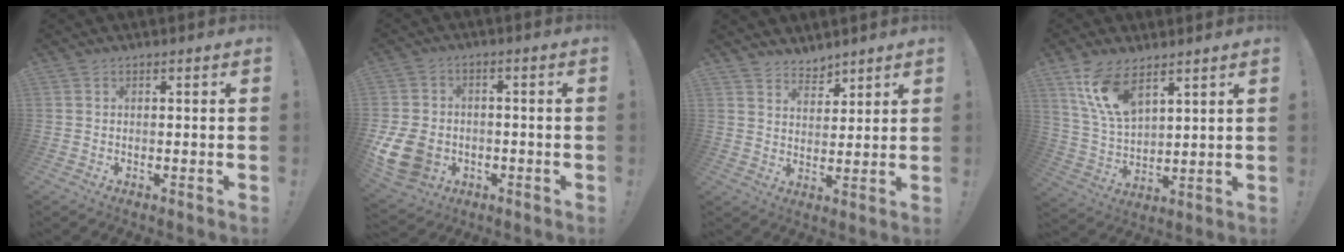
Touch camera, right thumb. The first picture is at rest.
{"total": 12.3, "force": [-3.5, 9.8, 6.6], "torque": [-0.125, 0.017, -0.061]}
{"total": 5.5, "force": [4.6, 2.9, 0.4], "torque": [-0.006, -0.039, 0.088]}
{"total": 12.4, "force": [8.2, 5.5, 7.5], "torque": [-0.156, -0.038, 0.157]}